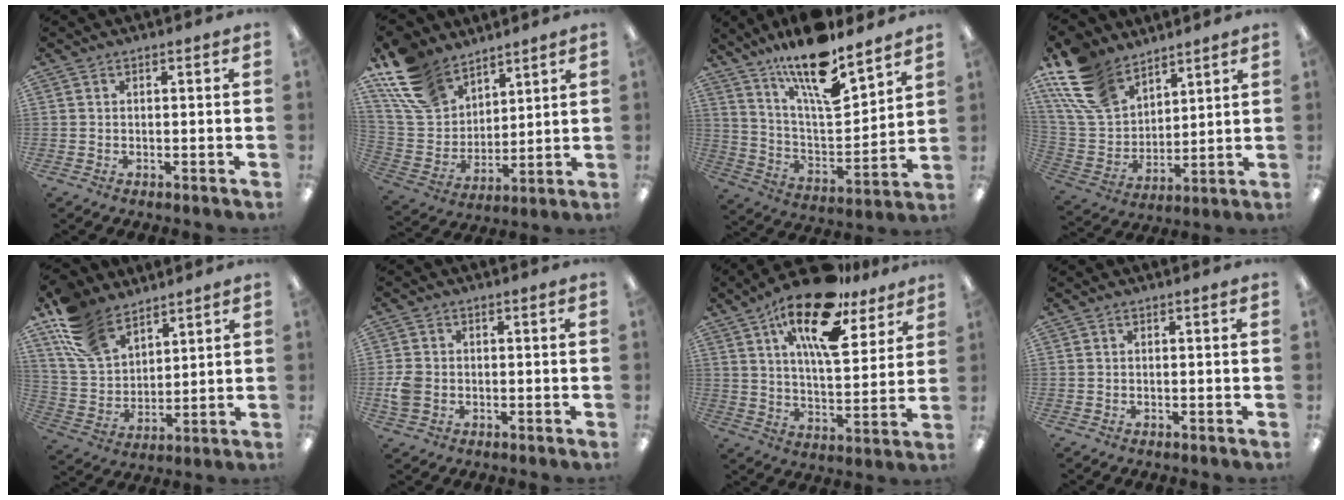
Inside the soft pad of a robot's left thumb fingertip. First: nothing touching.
{"total": 16.8, "force": [12.1, 9.9, 6.1], "torque": [-0.154, -0.055, 0.238]}
{"total": 17.9, "force": [14.0, 4.8, 10.1], "torque": [-0.185, -0.093, 0.239]}
{"total": 16.7, "force": [11.4, 9.8, 7.1], "torque": [-0.180, -0.048, 0.224]}
{"total": 14.7, "force": [10.5, 8.4, 5.9], "torque": [-0.138, -0.040, 0.207]}
{"total": 4.8, "force": [-0.9, 4.0, 2.6], "torque": [-0.041, 0.005, -0.014]}
{"total": 19.9, "force": [12.8, 7.7, 13.1], "torque": [-0.216, -0.065, 0.212]}
{"total": 0.0}